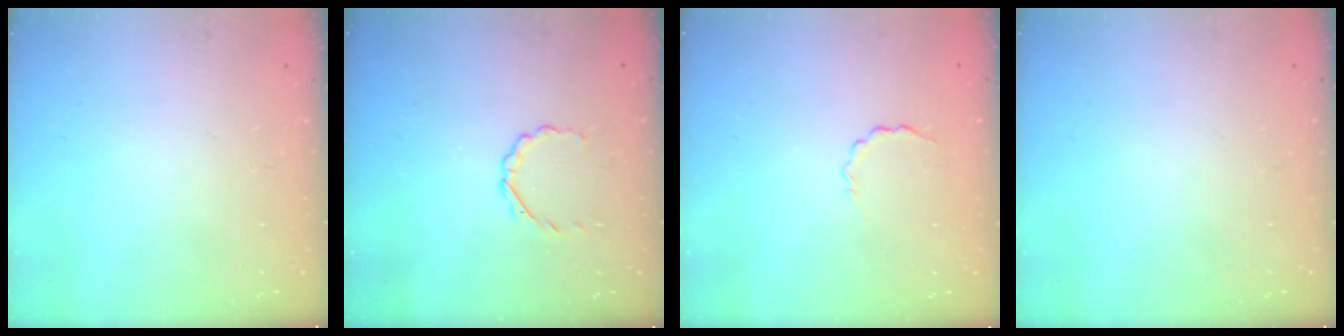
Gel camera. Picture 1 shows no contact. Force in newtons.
{"total": 2.7, "press": 2.5, "slide": 0.9}
{"total": 2.6, "press": 2.5, "slide": 0.8}
{"total": 0.0}